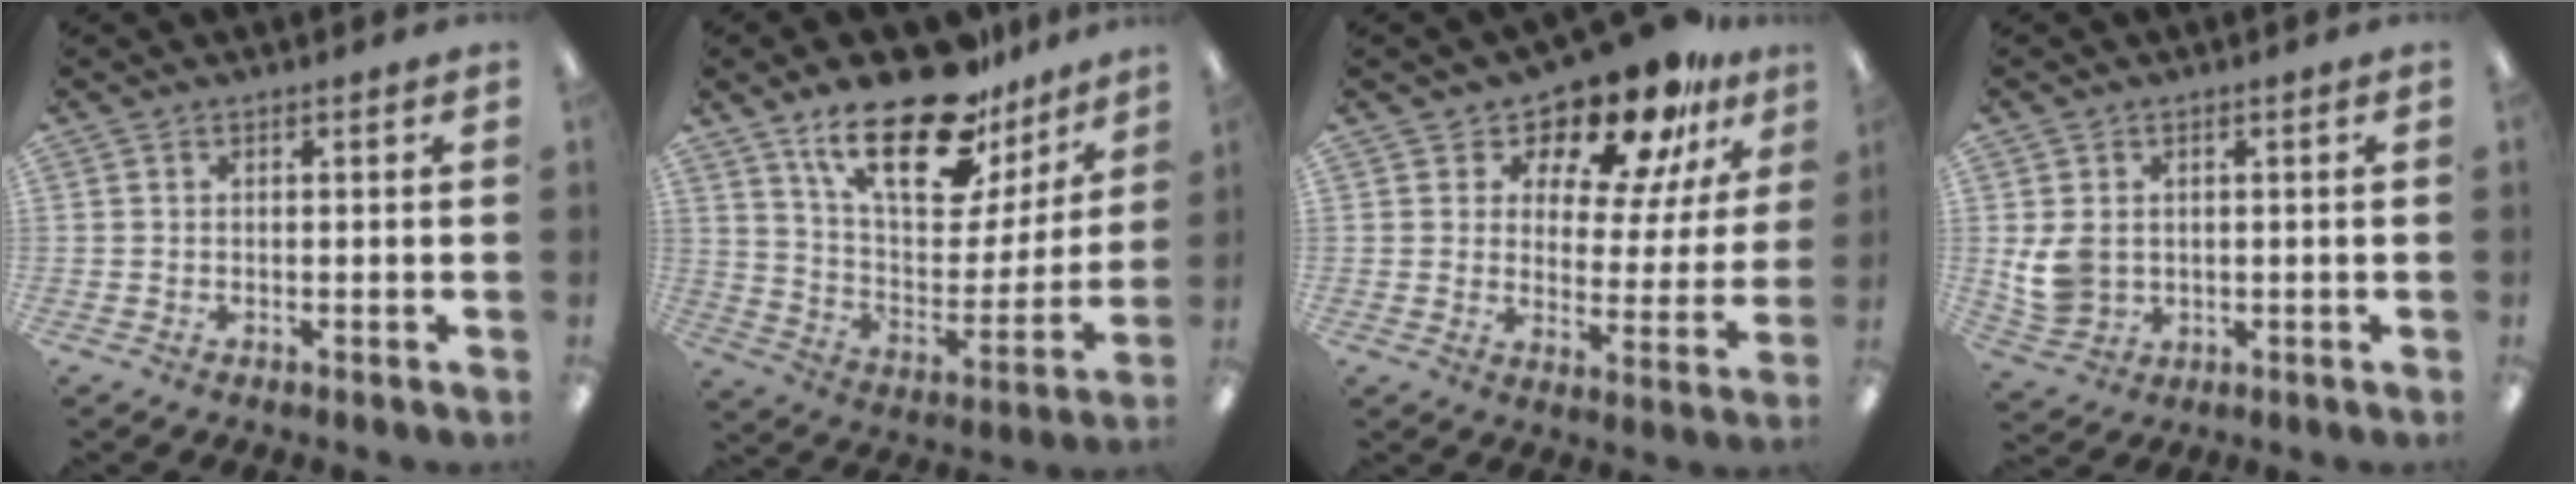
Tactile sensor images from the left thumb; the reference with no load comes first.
{"total": 24.0, "force": [16.9, 9.5, 14.1], "torque": [-0.231, -0.106, 0.291]}
{"total": 14.5, "force": [12.2, 5.1, 5.9], "torque": [-0.105, -0.095, 0.210]}
{"total": 6.3, "force": [0.6, 5.5, 3.2], "torque": [-0.068, 0.009, 0.017]}